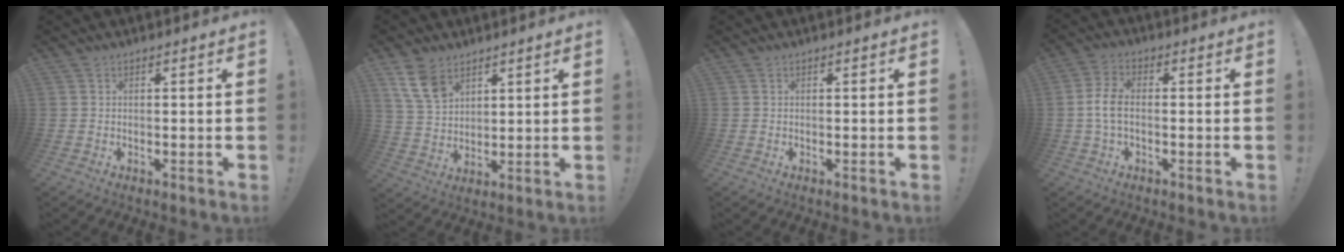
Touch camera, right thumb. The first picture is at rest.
{"total": 10.2, "force": [6.4, 6.2, 4.9], "torque": [-0.096, -0.024, 0.129]}
{"total": 0.0}
{"total": 6.6, "force": [-0.8, 3.4, 5.6], "torque": [-0.121, 0.001, -0.015]}